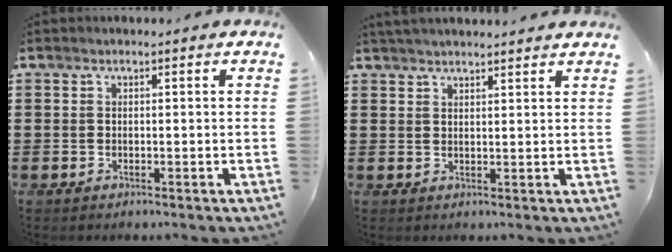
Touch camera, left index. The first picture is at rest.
{"total": 2.2, "force": [2.2, -0.1, 0.3], "torque": [-0.012, 0.000, 0.043]}